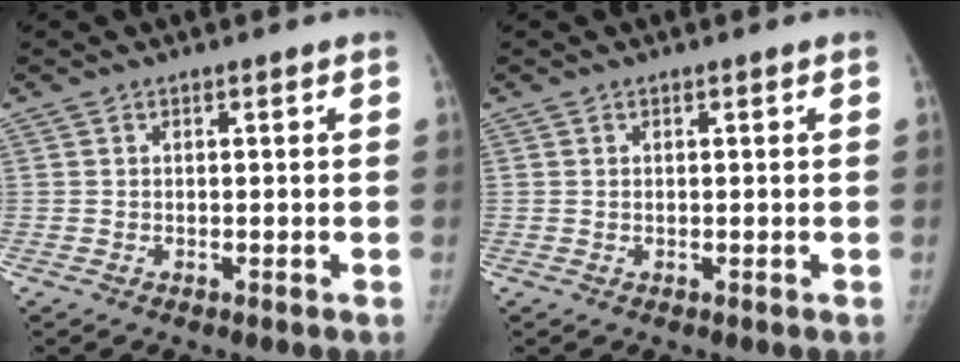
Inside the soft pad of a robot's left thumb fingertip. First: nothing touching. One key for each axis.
{"total": 0.0}